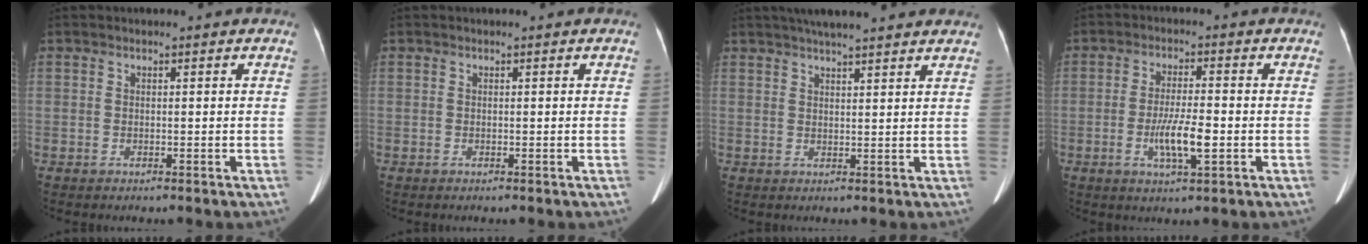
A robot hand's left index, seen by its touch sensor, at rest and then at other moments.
{"total": 0.0}
{"total": 12.0, "force": [10.4, 1.0, 6.0], "torque": [-0.090, 0.035, 0.131]}
{"total": 6.2, "force": [-1.7, 0.9, 5.9], "torque": [-0.114, -0.008, -0.029]}